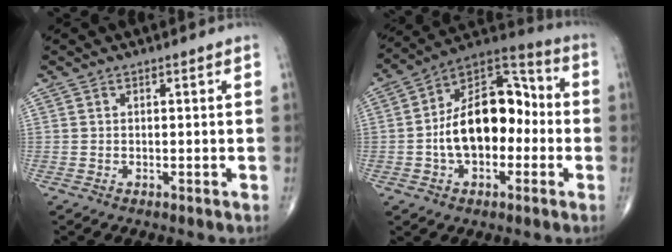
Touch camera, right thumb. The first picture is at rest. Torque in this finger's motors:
{"motor_torque": [1.60, 1.78, 1.49, -0.35, 0.17]}